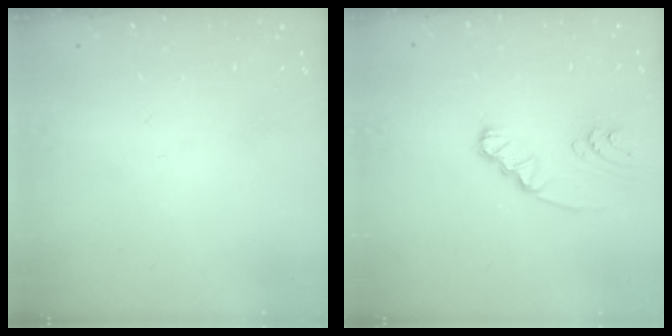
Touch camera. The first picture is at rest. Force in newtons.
{"total": 4.5, "press": 4.5, "slide": 0.5}